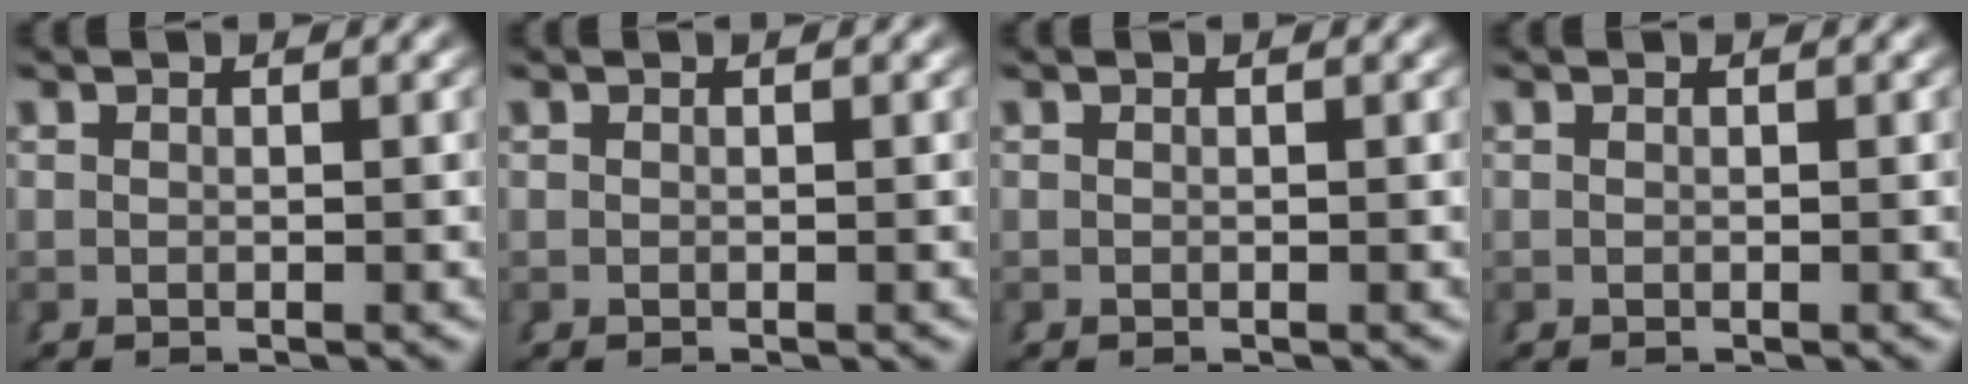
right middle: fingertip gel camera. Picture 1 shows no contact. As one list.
[{"total": 0.0}, {"total": 0.0}, {"total": 0.0}]